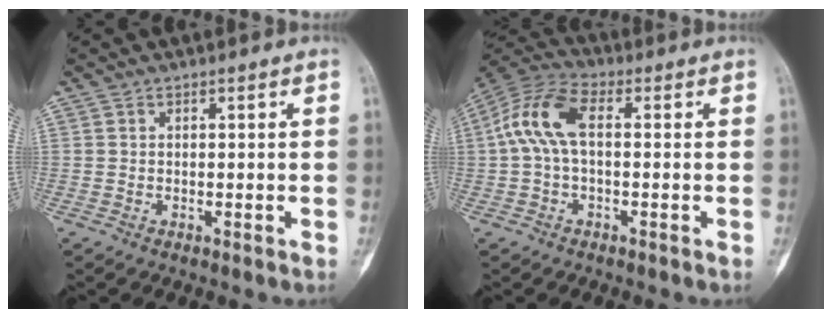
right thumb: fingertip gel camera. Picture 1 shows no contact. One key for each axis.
{"total": 9.9, "fx": 0.7, "fy": 5.1, "fz": 8.5, "tx": -0.186, "ty": 0.032, "tz": 0.006}